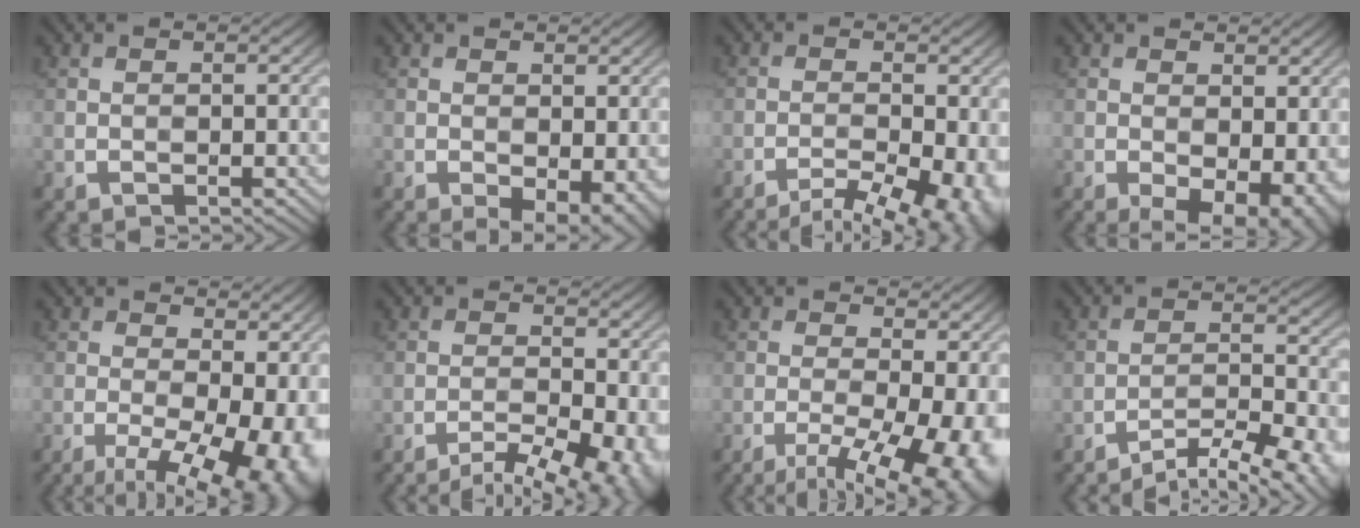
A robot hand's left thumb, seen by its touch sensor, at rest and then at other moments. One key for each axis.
{"total": 4.9, "fx": -1.5, "fy": 2.5, "fz": 3.9, "tx": -0.055, "ty": -0.013, "tz": -0.016}
{"total": 9.4, "fx": -6.1, "fy": 3.0, "fz": 6.5, "tx": -0.090, "ty": -0.010, "tz": -0.068}
{"total": 7.2, "fx": -2.0, "fy": 4.0, "fz": 5.7, "tx": -0.079, "ty": -0.019, "tz": -0.021}
{"total": 14.8, "fx": -4.8, "fy": 6.8, "fz": 12.3, "tx": -0.171, "ty": -0.020, "tz": -0.045}
{"total": 8.6, "fx": -6.0, "fy": 2.3, "fz": 5.7, "tx": -0.087, "ty": -0.009, "tz": -0.070}
{"total": 12.9, "fx": -5.6, "fy": 5.0, "fz": 10.5, "tx": -0.157, "ty": -0.023, "tz": -0.067}
{"total": 10.2, "fx": -8.1, "fy": 2.4, "fz": 5.6, "tx": -0.092, "ty": -0.003, "tz": -0.115}